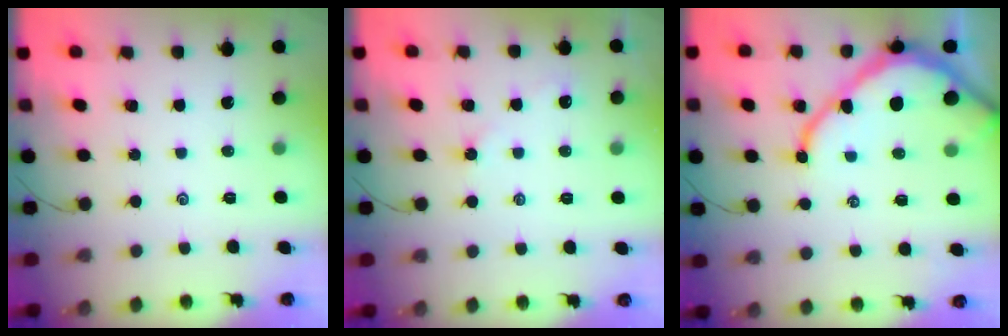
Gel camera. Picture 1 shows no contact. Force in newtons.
{"total": 2.3, "press": 2.3, "slide": 0.5}
{"total": 12.3, "press": 12.2, "slide": 1.4}